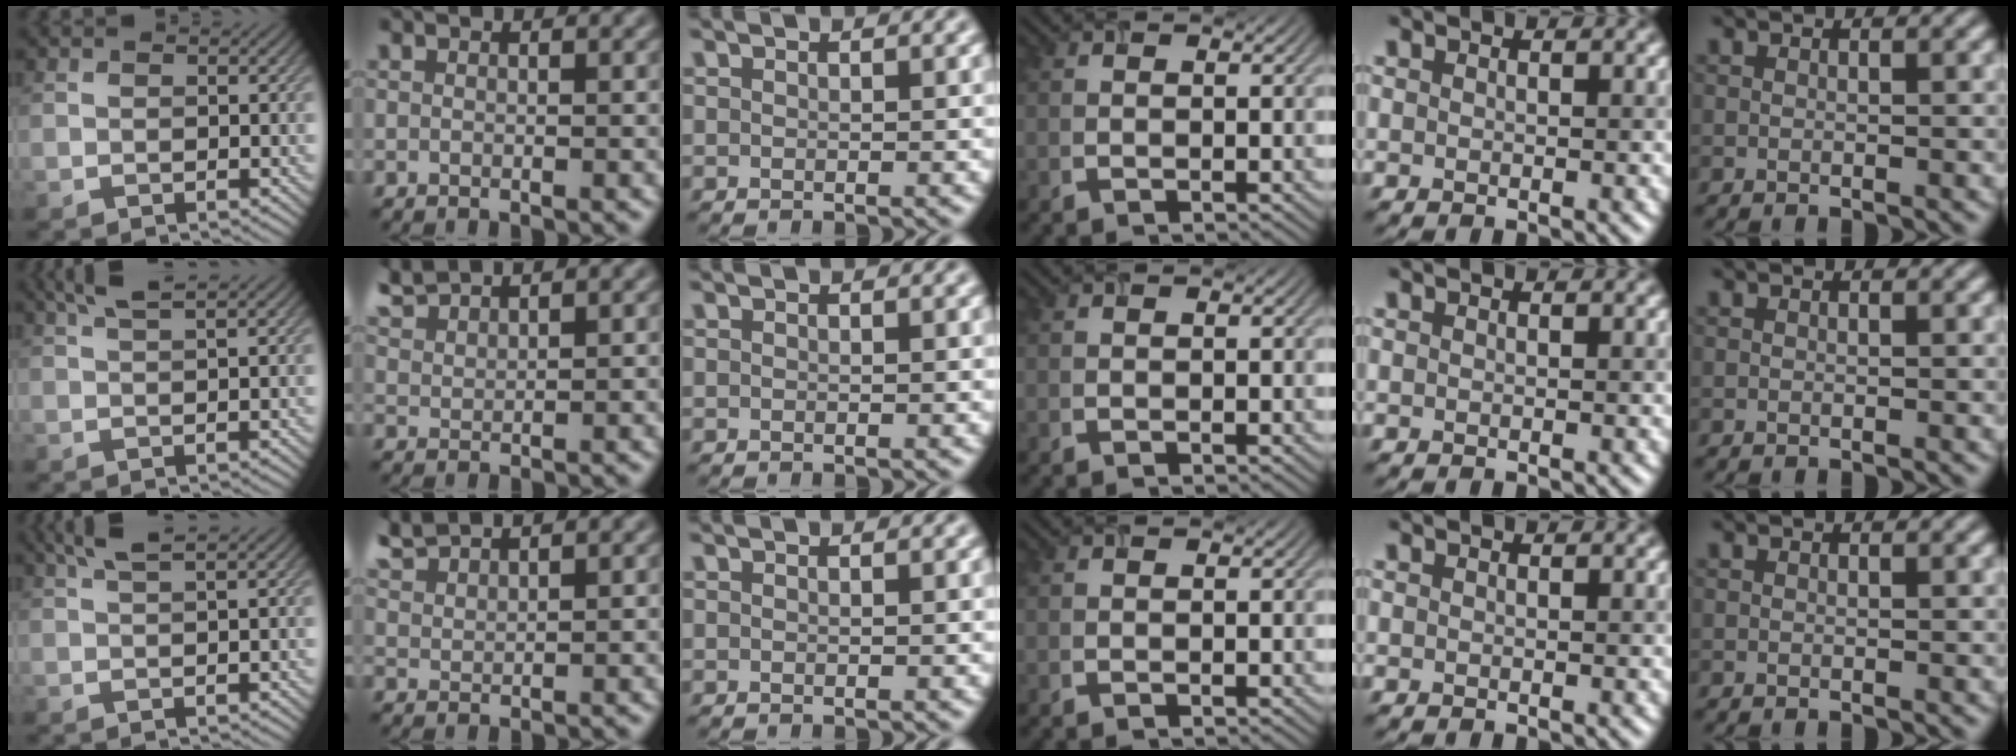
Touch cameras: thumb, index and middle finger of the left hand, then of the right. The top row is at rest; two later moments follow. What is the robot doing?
{"motion": "insert", "object": "airpods case & airpods"}